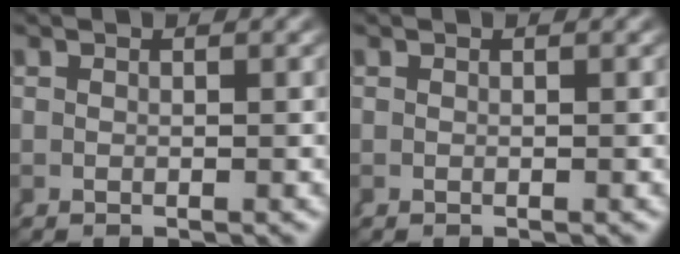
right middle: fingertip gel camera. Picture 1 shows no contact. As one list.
[{"total": 0.0}]